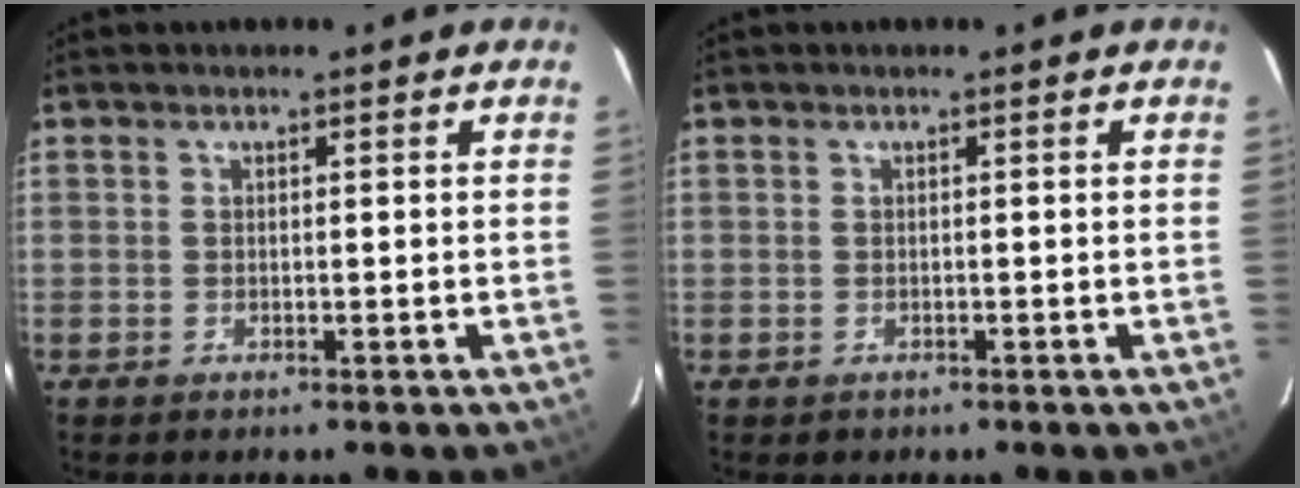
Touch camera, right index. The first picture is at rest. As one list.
[{"total": 1.0, "force": [-0.4, 0.9, -0.1], "torque": [0.004, 0.000, 0.000]}]